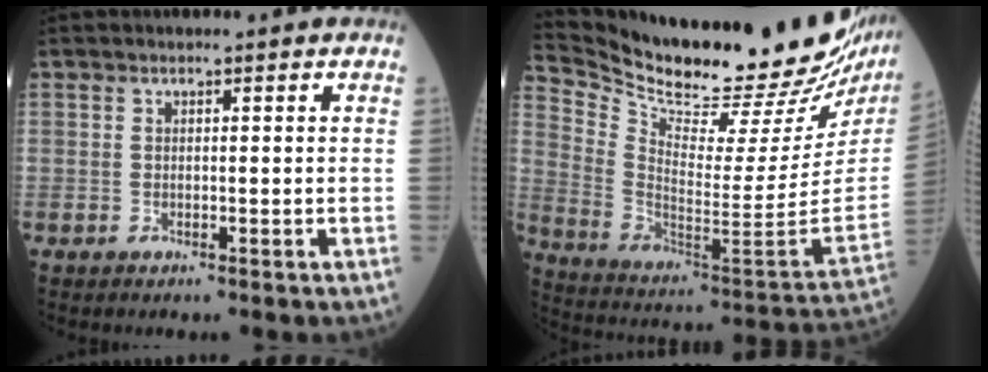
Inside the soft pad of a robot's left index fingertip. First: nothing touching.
{"total": 30.3, "force": [27.0, 3.3, 13.2], "torque": [-0.232, -0.102, 0.385]}